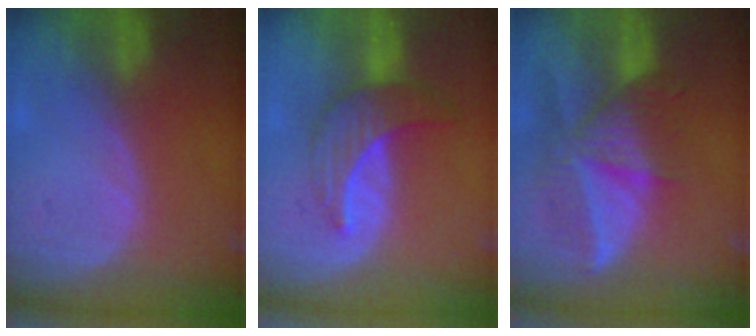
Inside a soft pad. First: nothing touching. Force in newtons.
{"total": 7.3, "press": 6.6, "slide": 3.2}
{"total": 9.2, "press": 8.3, "slide": 4.0}